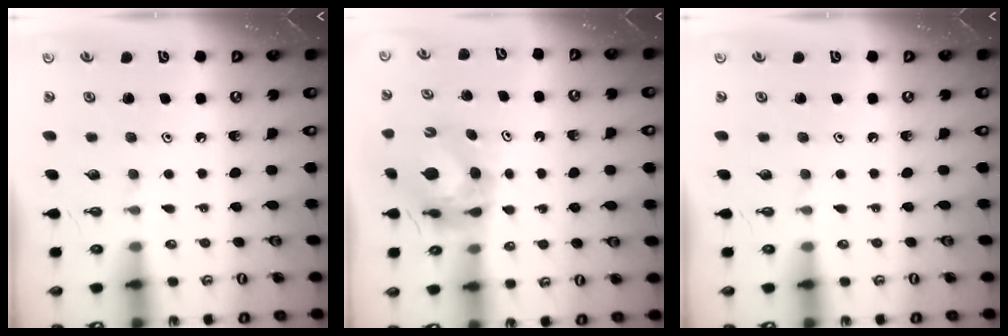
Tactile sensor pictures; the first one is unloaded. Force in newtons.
{"total": 6.4, "press": 6.4, "slide": 0.6}
{"total": 0.0}